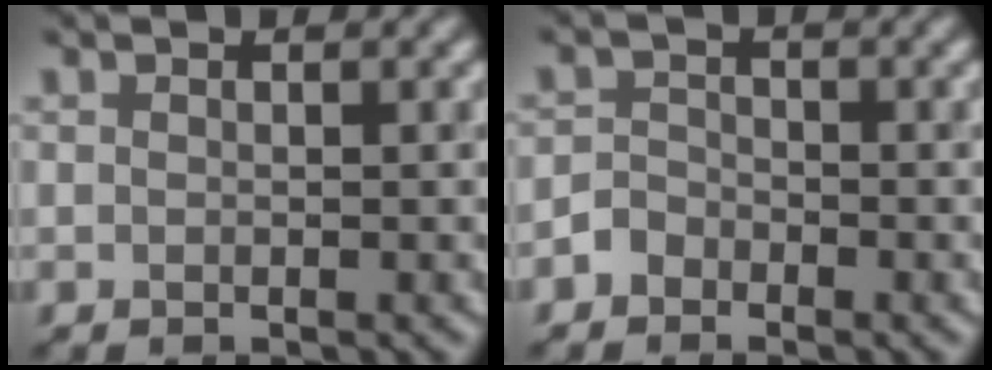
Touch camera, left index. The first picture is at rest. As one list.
[{"total": 1.5, "force": [-1.2, 0.8, 0.0], "torque": [0.005, 0.008, -0.027]}]